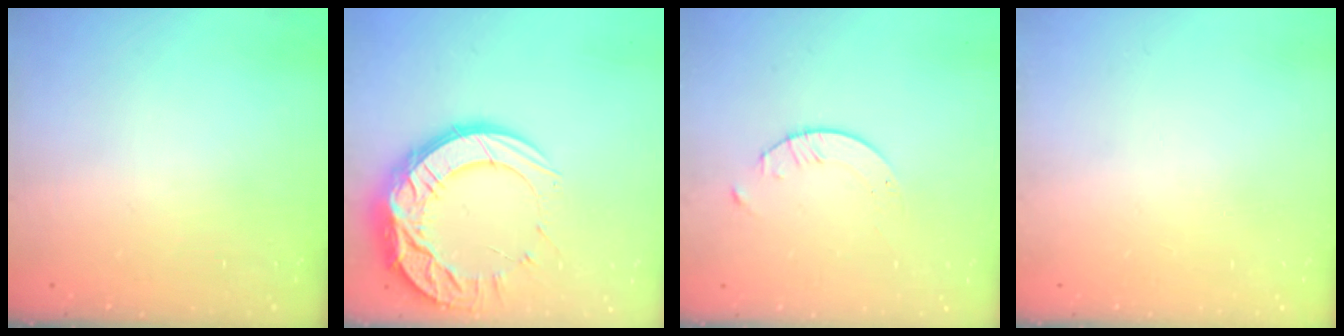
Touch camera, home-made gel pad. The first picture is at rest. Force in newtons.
{"total": 18.6, "press": 18.6, "slide": 1.4}
{"total": 1.7, "press": 1.7, "slide": 0.2}
{"total": 0.0}